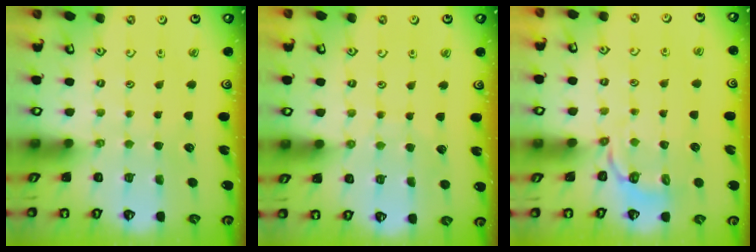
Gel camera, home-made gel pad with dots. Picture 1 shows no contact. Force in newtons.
{"total": 4.4, "press": 4.4, "slide": 0.5}
{"total": 3.5, "press": 2.6, "slide": 2.4}